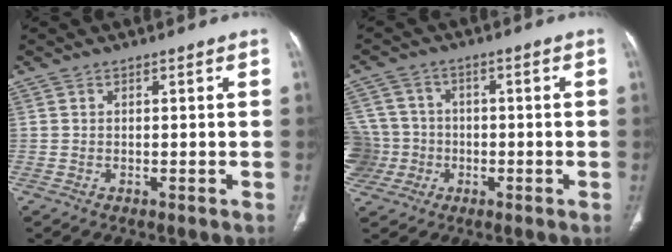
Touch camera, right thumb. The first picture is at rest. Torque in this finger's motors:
{"motor_torque": [-0.10, -0.02, 0.01, 0.32, 0.00]}